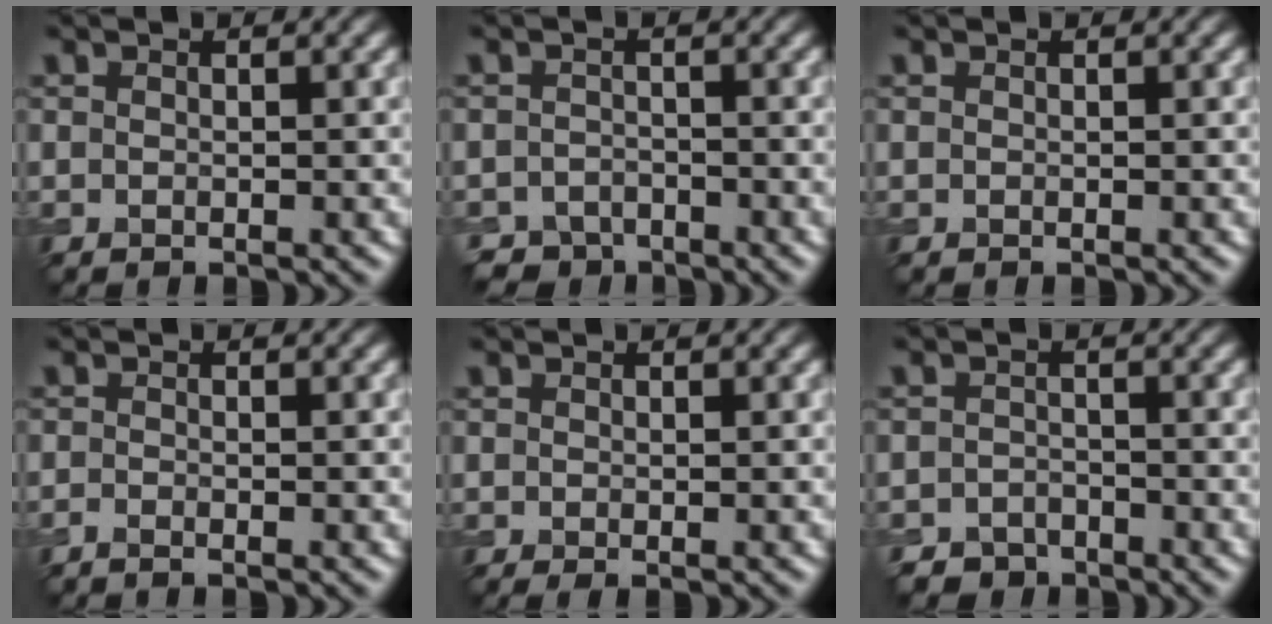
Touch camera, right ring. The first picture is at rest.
{"total": 2.7, "force": [-2.3, 1.5, 0.2], "torque": [0.010, 0.003, -0.041]}
{"total": 0.0}
{"total": 0.7, "force": [-0.6, 0.1, 0.4], "torque": [-0.009, -0.006, -0.014]}
{"total": 0.6, "force": [-0.1, 0.1, 0.6], "torque": [-0.010, -0.004, -0.002]}
{"total": 2.3, "force": [-2.0, 1.2, 0.1], "torque": [0.009, 0.008, -0.036]}